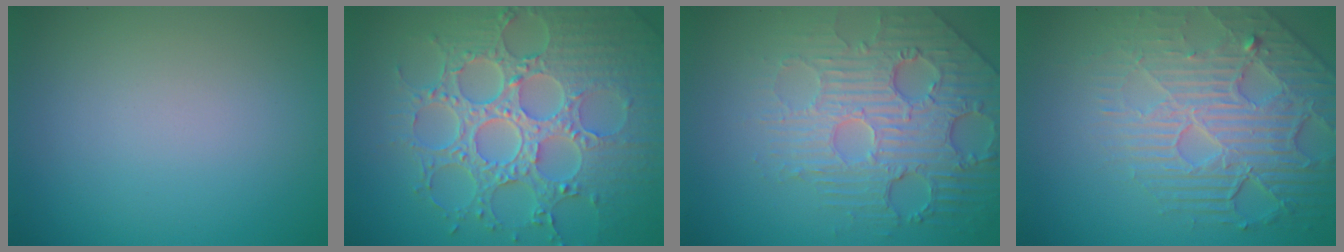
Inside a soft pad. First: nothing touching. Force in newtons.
{"total": 8.7, "press": 6.5, "slide": 5.7}
{"total": 6.5, "press": 5.1, "slide": 4.1}
{"total": 6.1, "press": 5.0, "slide": 3.6}